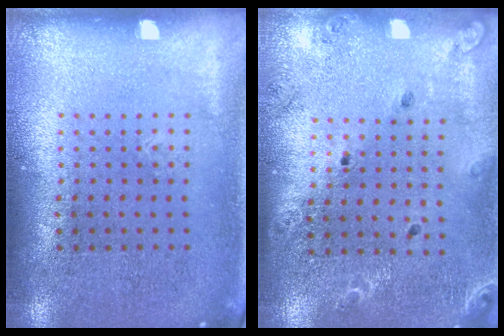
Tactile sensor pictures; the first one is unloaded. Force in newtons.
{"total": 1.4, "press": 1.4, "slide": 0.1}